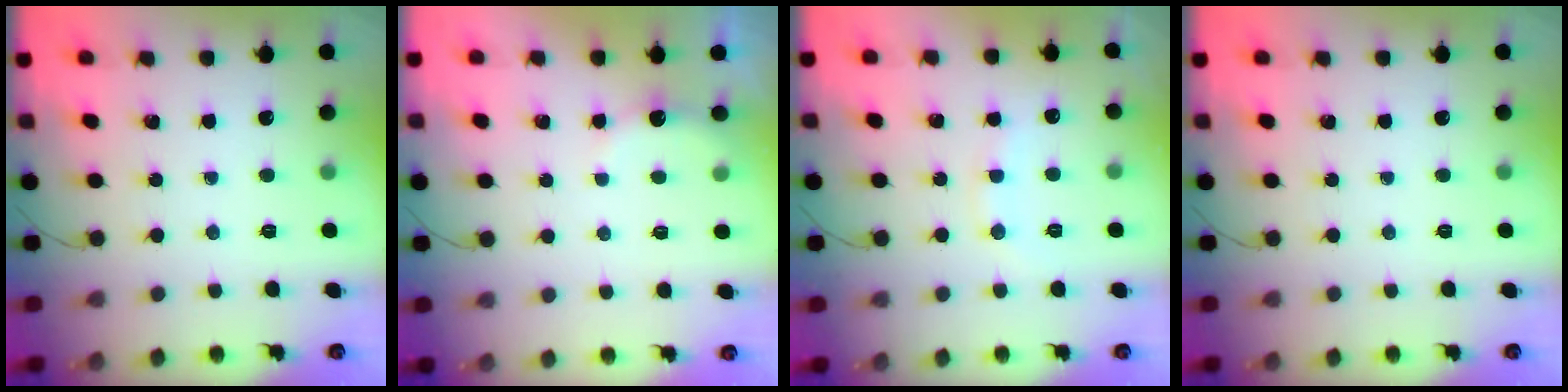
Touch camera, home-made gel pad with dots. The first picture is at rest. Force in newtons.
{"total": 2.8, "press": 2.6, "slide": 0.8}
{"total": 8.4, "press": 8.3, "slide": 1.2}
{"total": 0.0}